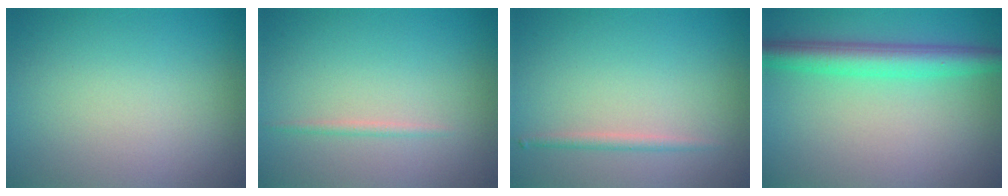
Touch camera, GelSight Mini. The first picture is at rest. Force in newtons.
{"total": 0.8, "press": 0.7, "slide": 0.1}
{"total": 1.1, "press": 1.1, "slide": 0.0}
{"total": 4.6, "press": 4.6, "slide": 0.1}